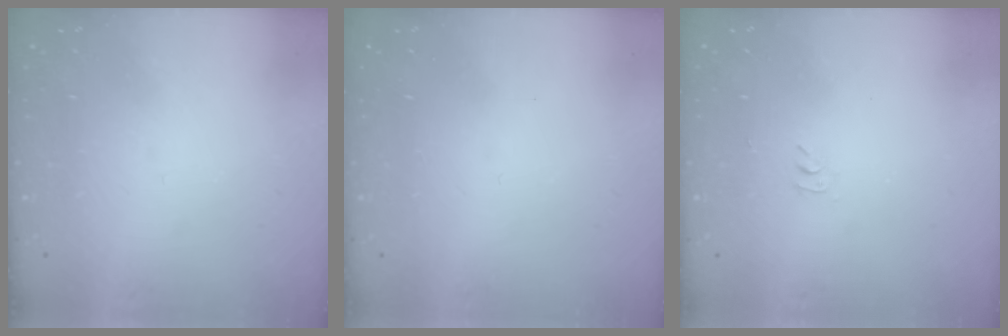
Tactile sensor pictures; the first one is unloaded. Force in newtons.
{"total": 1.6, "press": 1.6, "slide": 0.1}
{"total": 2.8, "press": 2.8, "slide": 0.4}